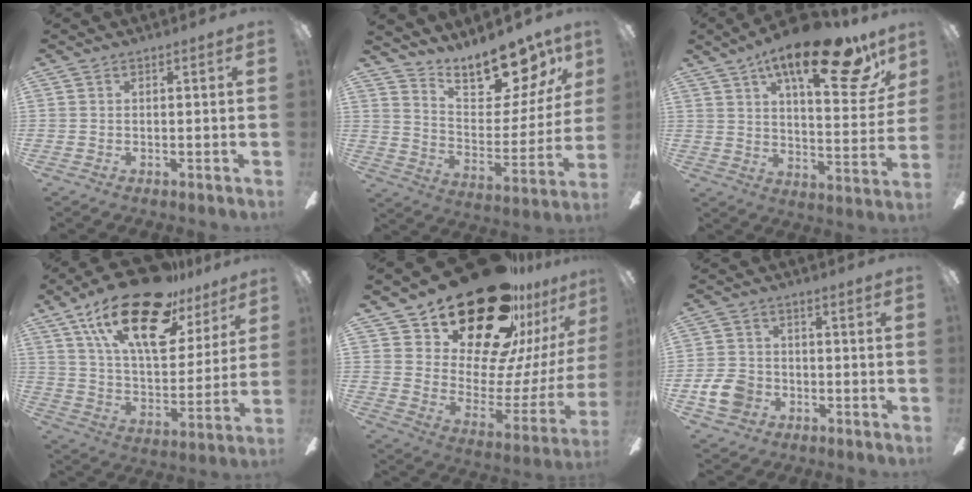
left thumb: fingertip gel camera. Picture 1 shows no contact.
{"total": 17.8, "force": [15.3, 5.9, 6.9], "torque": [-0.111, -0.117, 0.267]}
{"total": 23.7, "force": [14.3, 7.9, 17.2], "torque": [-0.256, -0.075, 0.223]}
{"total": 25.7, "force": [15.2, 11.3, 17.4], "torque": [-0.290, -0.080, 0.263]}
{"total": 30.0, "force": [22.6, 13.6, 14.3], "torque": [-0.199, -0.165, 0.415]}
{"total": 8.0, "force": [-2.8, 6.3, 3.9], "torque": [-0.096, 0.016, -0.055]}